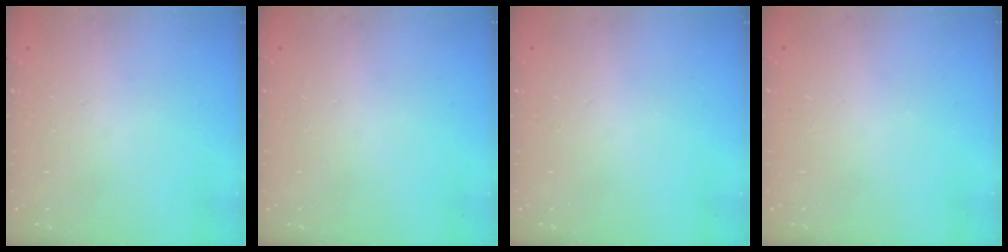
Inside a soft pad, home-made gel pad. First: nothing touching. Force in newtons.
{"total": 0.0}
{"total": 0.0}
{"total": 0.0}